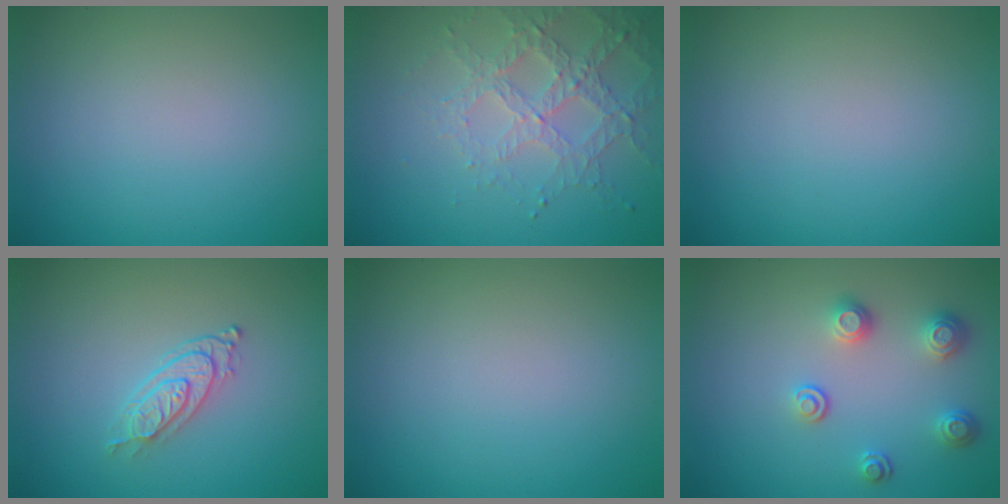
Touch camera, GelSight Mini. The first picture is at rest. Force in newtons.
{"total": 3.3, "press": 3.2, "slide": 0.6}
{"total": 0.0}
{"total": 2.5, "press": 2.0, "slide": 1.5}
{"total": 0.0}
{"total": 2.5, "press": 2.3, "slide": 0.9}